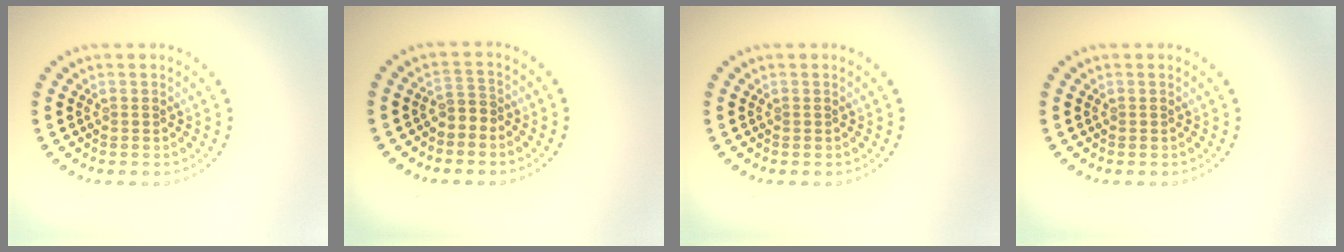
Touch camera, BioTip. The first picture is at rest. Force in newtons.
{"total": 1.6, "press": 1.2, "slide": 1.0}
{"total": 0.0}
{"total": 0.0}